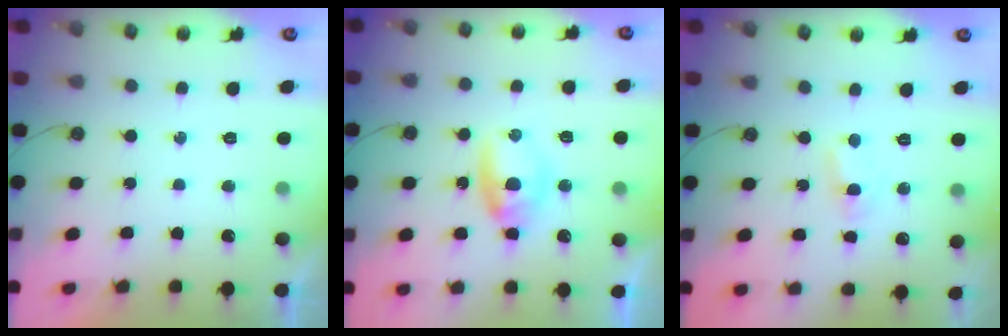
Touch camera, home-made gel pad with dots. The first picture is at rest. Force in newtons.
{"total": 6.8, "press": 6.8, "slide": 0.8}
{"total": 2.2, "press": 2.2, "slide": 0.3}